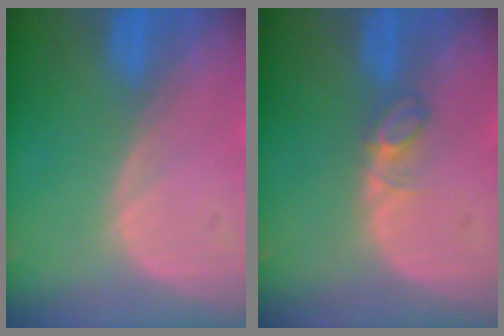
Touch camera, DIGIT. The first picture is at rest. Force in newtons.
{"total": 2.4, "press": 2.4, "slide": 0.4}